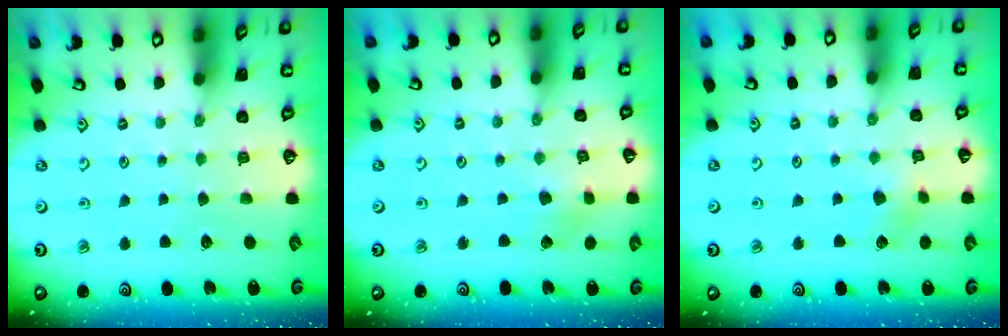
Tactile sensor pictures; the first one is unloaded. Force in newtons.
{"total": 2.7, "press": 2.7, "slide": 0.4}
{"total": 3.1, "press": 3.0, "slide": 0.5}